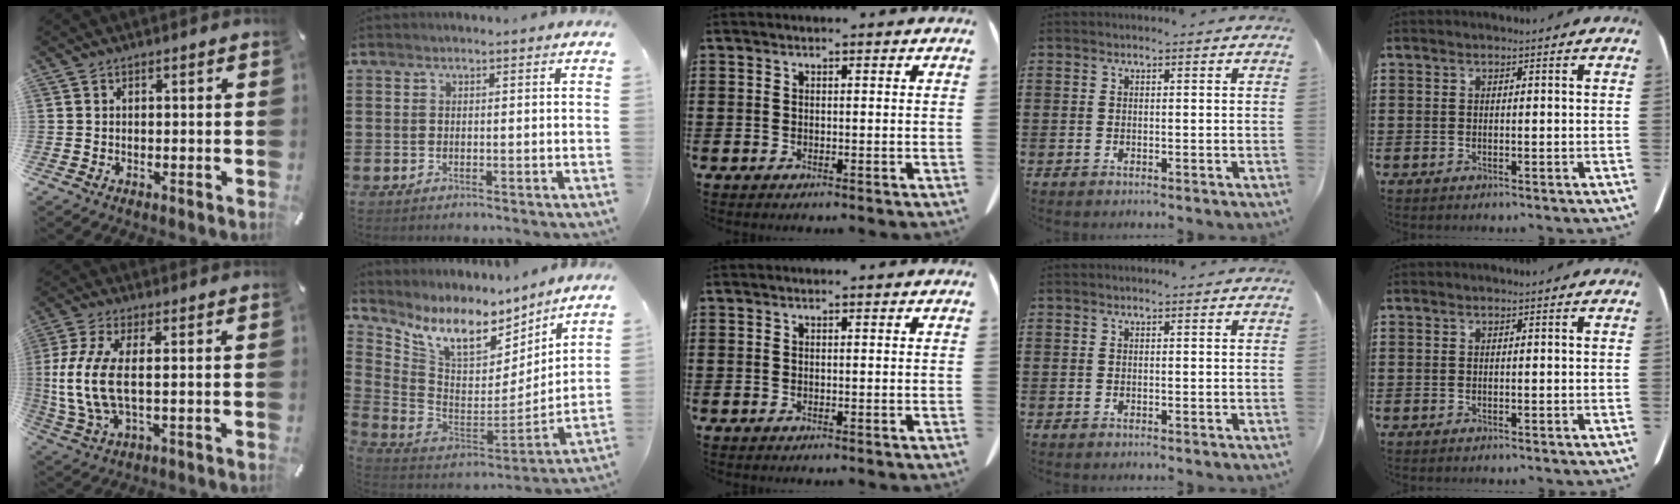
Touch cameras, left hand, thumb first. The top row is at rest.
{"thumb": {"total": 11.0, "force": [0.7, 4.0, 10.2], "torque": [-0.234, -0.020, 0.009]}, "index": {"total": 9.5, "force": [7.0, 3.8, 5.2], "torque": [-0.131, -0.046, 0.123]}}